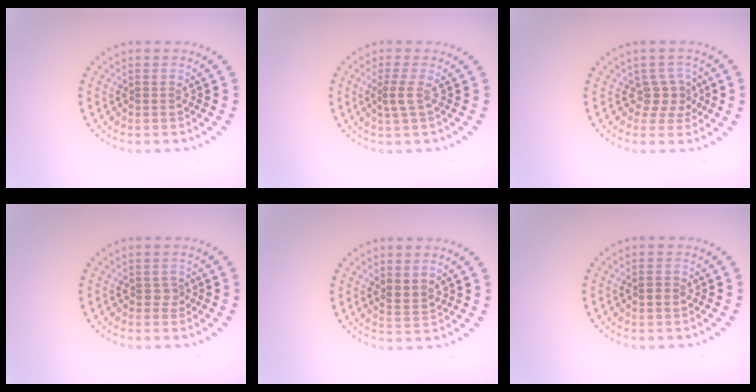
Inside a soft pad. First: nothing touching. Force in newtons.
{"total": 1.3, "press": 0.9, "slide": 0.9}
{"total": 2.2, "press": 1.7, "slide": 1.4}
{"total": 1.0, "press": 0.7, "slide": 0.6}
{"total": 1.7, "press": 1.4, "slide": 0.9}
{"total": 0.9, "press": 0.9, "slide": 0.2}